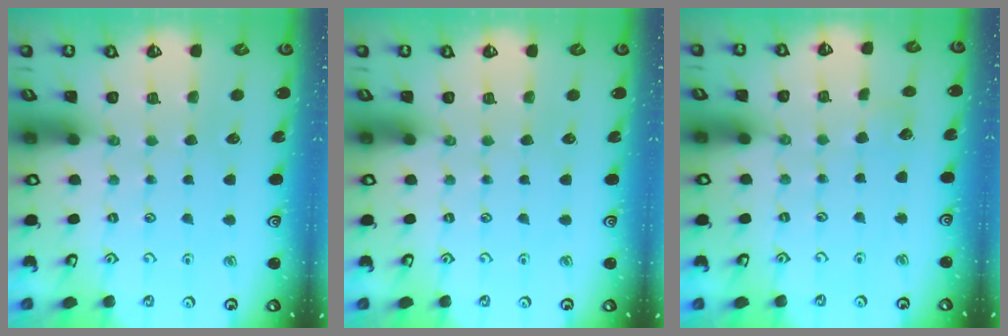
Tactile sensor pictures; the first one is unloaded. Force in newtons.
{"total": 0.0}
{"total": 2.0, "press": 2.0, "slide": 0.1}